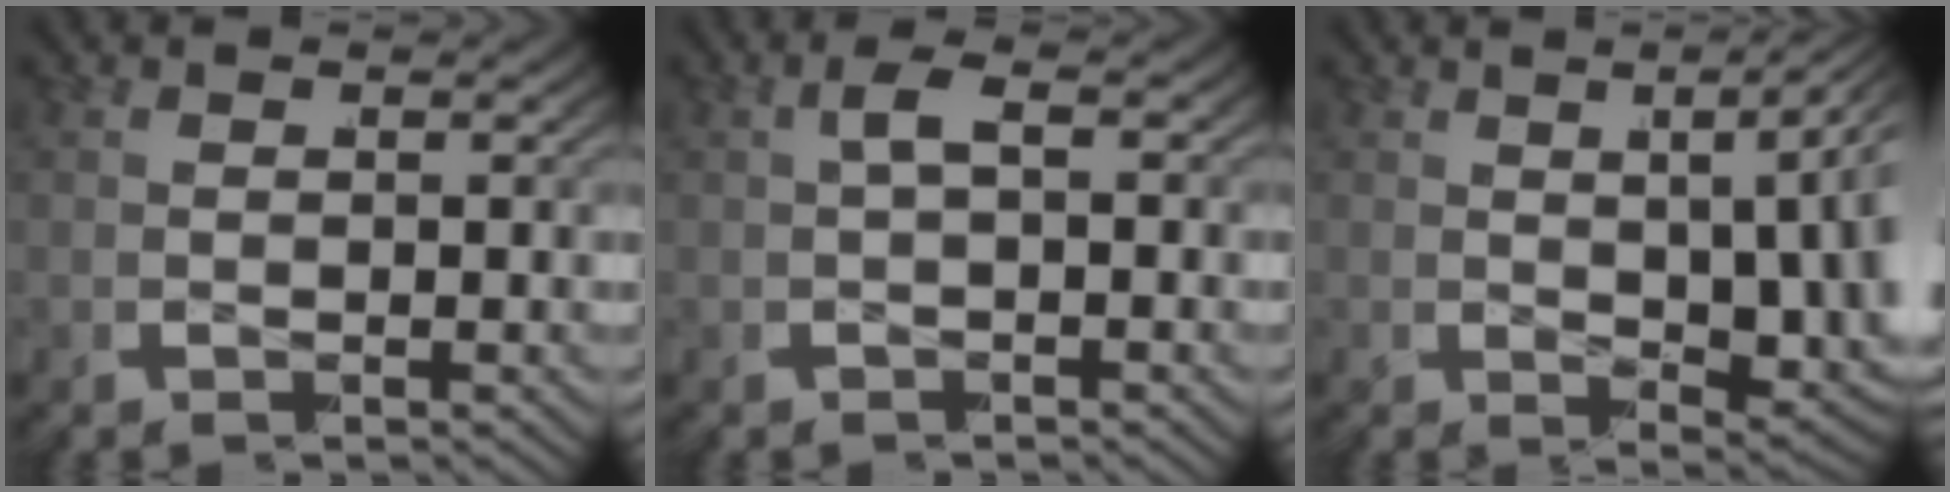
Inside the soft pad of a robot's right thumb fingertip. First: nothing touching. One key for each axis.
{"total": 2.3, "fx": -0.2, "fy": 0.9, "fz": 2.1, "tx": -0.035, "ty": 0.014, "tz": -0.007}
{"total": 7.9, "fx": 0.3, "fy": 3.1, "fz": 7.2, "tx": -0.099, "ty": 0.001, "tz": 0.011}